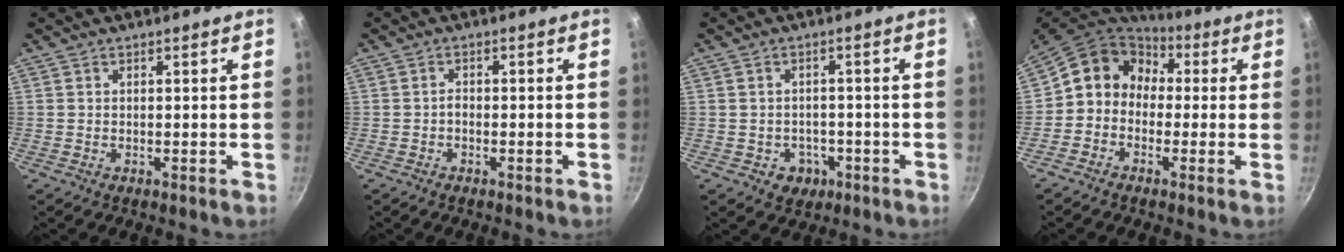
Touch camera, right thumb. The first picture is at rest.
{"total": 1.2, "force": [-0.8, 0.5, 0.7], "torque": [-0.018, 0.015, -0.015]}
{"total": 4.5, "force": [-1.7, 3.9, 1.6], "torque": [-0.004, 0.017, -0.009]}
{"total": 11.5, "force": [0.4, 9.9, 5.8], "torque": [-0.076, 0.038, -0.022]}